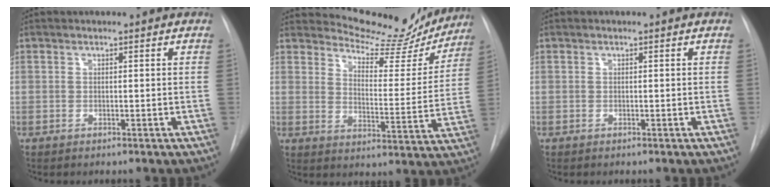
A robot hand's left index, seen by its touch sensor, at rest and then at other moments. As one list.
[{"total": 14.1, "force": [13.7, 3.0, 1.6], "torque": [-0.018, -0.044, 0.172]}, {"total": 0.0}]